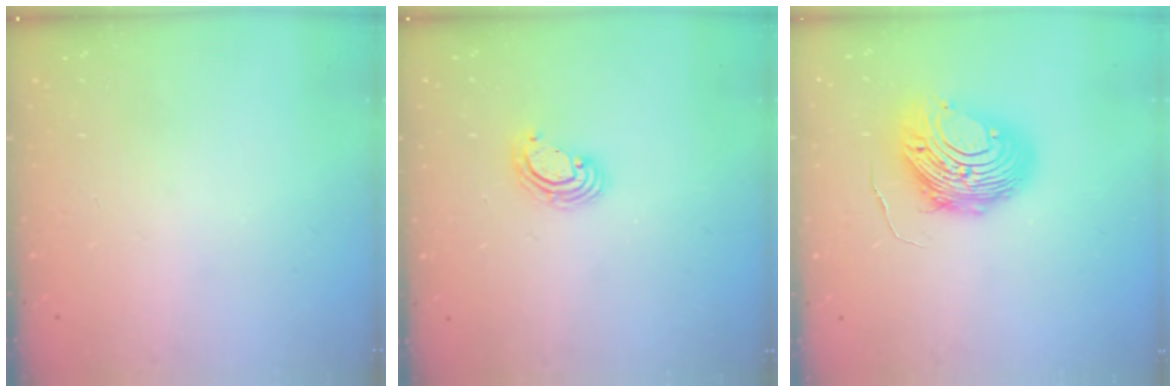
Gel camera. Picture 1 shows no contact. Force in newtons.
{"total": 3.6, "press": 3.6, "slide": 0.2}
{"total": 10.7, "press": 10.6, "slide": 1.1}